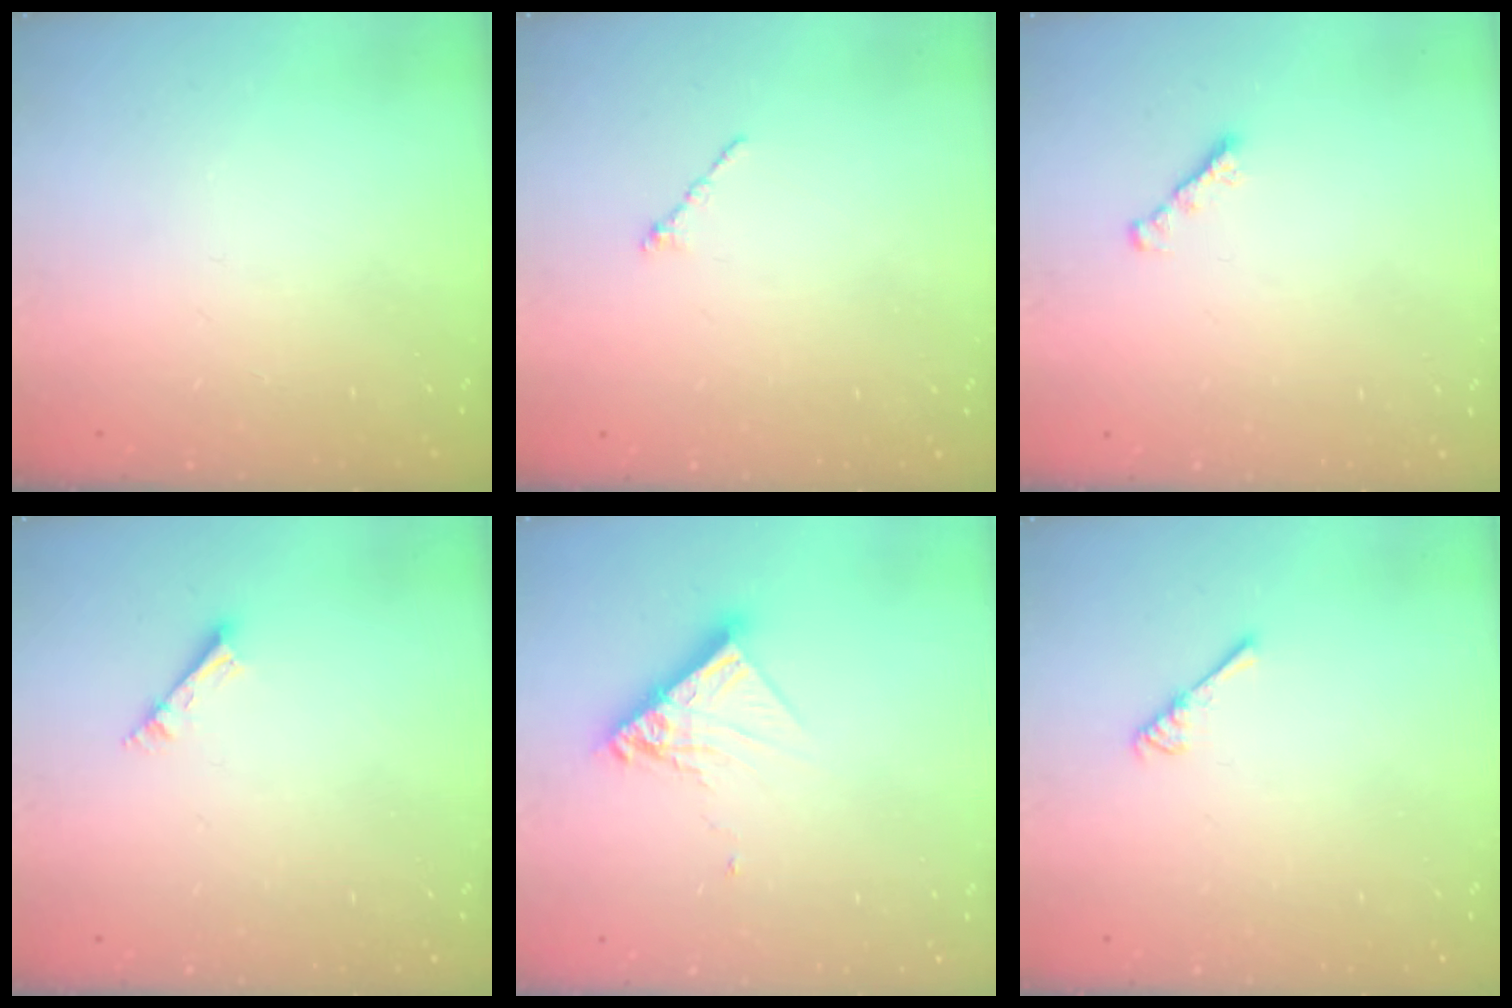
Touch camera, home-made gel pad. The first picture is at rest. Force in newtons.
{"total": 1.2, "press": 1.1, "slide": 0.5}
{"total": 1.7, "press": 1.6, "slide": 0.5}
{"total": 3.9, "press": 3.8, "slide": 0.5}
{"total": 10.1, "press": 10.1, "slide": 0.9}
{"total": 2.7, "press": 2.6, "slide": 0.4}